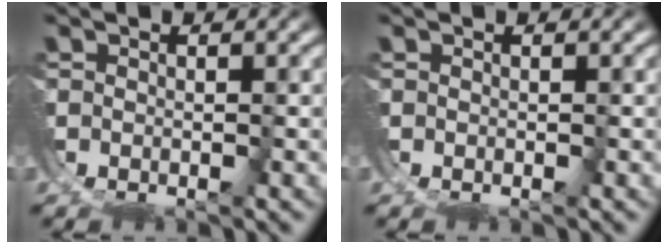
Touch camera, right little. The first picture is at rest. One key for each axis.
{"total": 0.0}